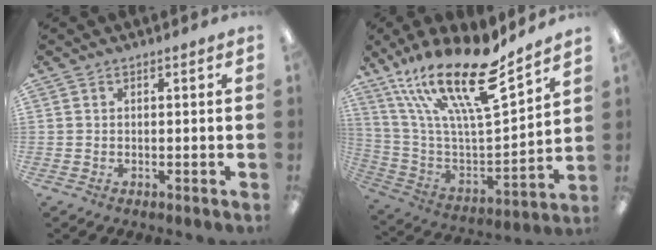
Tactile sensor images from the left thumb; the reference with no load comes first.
{"total": 23.9, "force": [16.9, 6.4, 15.6], "torque": [-0.283, -0.115, 0.287]}